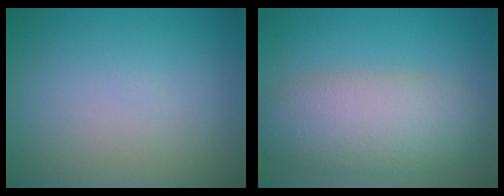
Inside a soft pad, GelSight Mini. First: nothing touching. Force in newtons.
{"total": 6.9, "press": 6.9, "slide": 0.4}